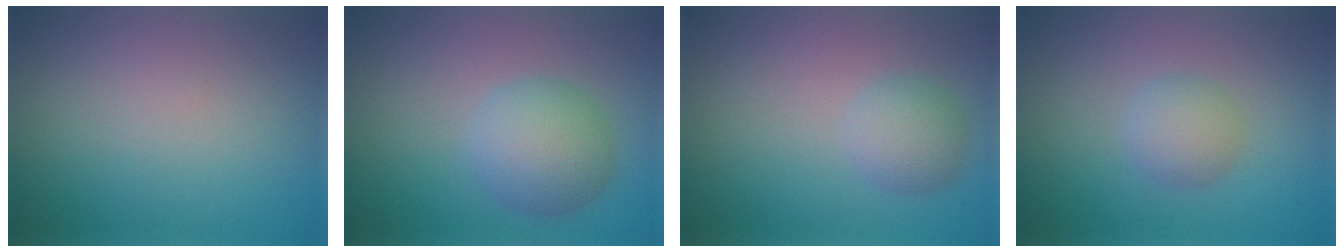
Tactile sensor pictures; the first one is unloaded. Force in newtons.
{"total": 4.7, "press": 4.7, "slide": 0.2}
{"total": 2.6, "press": 2.6, "slide": 0.1}
{"total": 2.5, "press": 2.5, "slide": 0.1}